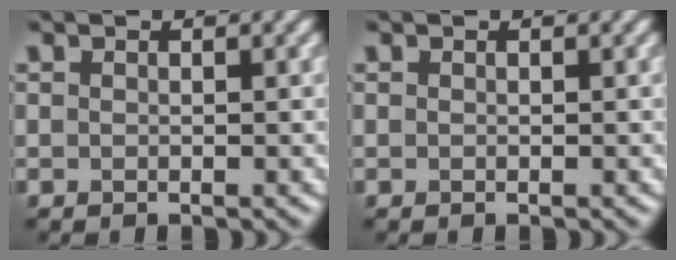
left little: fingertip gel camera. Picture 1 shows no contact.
{"total": 0.0}